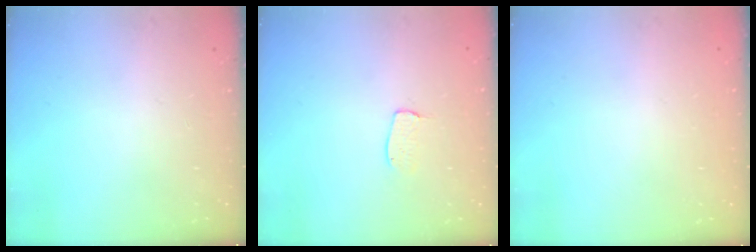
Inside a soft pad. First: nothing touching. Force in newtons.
{"total": 5.8, "press": 5.8, "slide": 0.2}
{"total": 0.0}